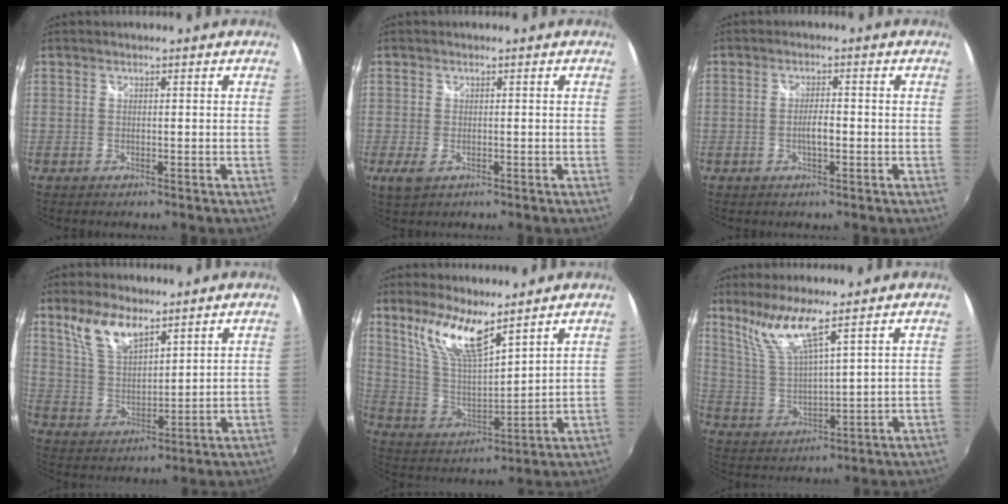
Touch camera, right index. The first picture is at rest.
{"total": 2.9, "force": [-1.2, 1.6, 2.0], "torque": [-0.042, -0.010, -0.018]}
{"total": 2.6, "force": [-0.7, 0.7, 2.4], "torque": [-0.042, -0.001, -0.013]}
{"total": 9.3, "force": [6.2, 3.8, 5.8], "torque": [-0.113, 0.008, 0.130]}
{"total": 12.0, "force": [8.5, 2.8, 8.1], "torque": [-0.155, 0.001, 0.176]}
{"total": 8.7, "force": [6.2, 0.0, 6.1], "torque": [-0.115, 0.002, 0.133]}